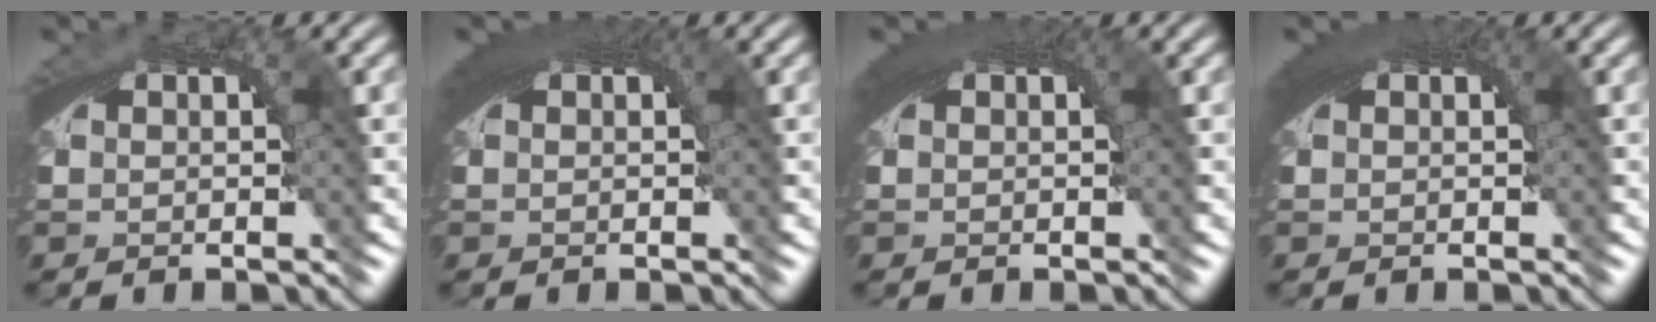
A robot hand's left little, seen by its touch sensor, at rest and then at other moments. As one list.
[{"total": 3.2, "force": [1.2, 0.8, 2.8], "torque": [-0.031, 0.011, 0.015]}, {"total": 3.0, "force": [1.2, 0.7, 2.6], "torque": [-0.028, 0.011, 0.015]}, {"total": 2.9, "force": [1.1, 0.8, 2.6], "torque": [-0.030, 0.009, 0.014]}]